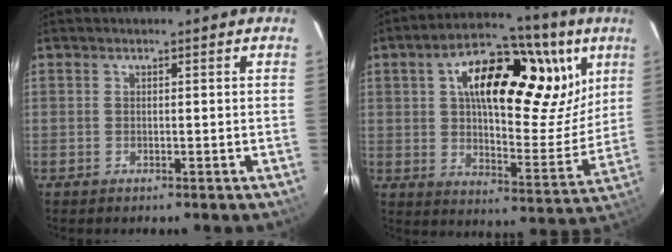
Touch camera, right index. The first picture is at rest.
{"total": 23.8, "force": [9.7, 11.2, 18.6], "torque": [-0.283, 0.020, 0.149]}